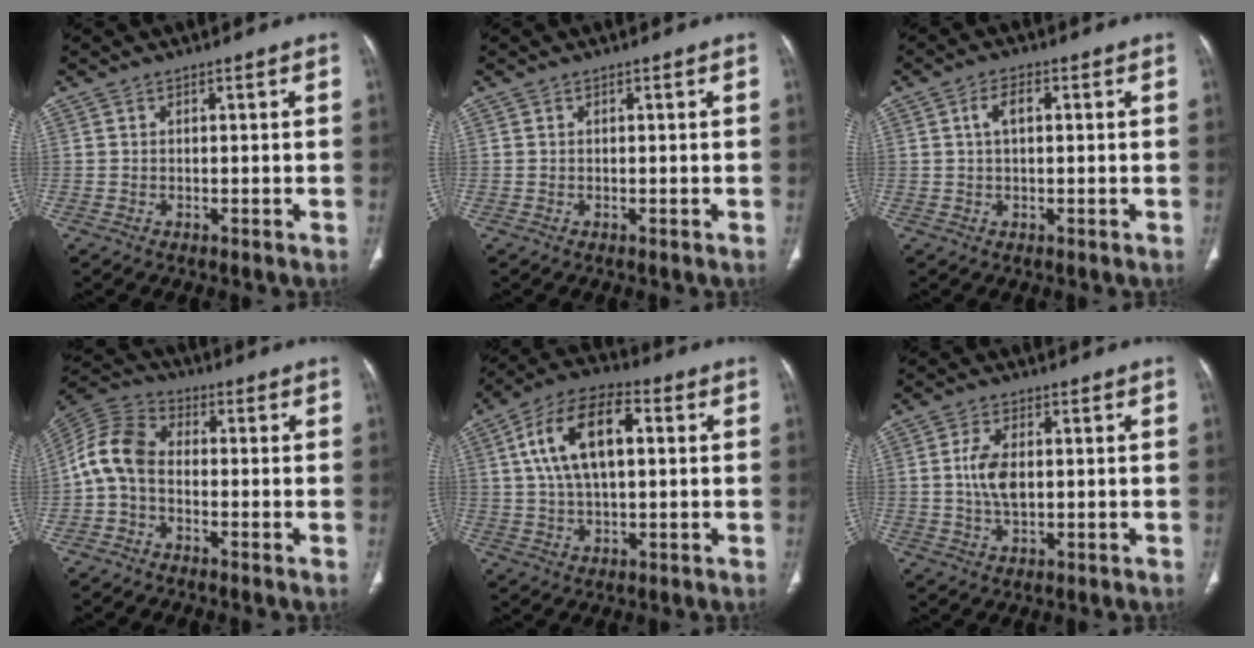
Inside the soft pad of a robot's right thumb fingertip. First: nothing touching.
{"total": 0.0}
{"total": 3.5, "force": [0.7, 1.8, 3.0], "torque": [-0.058, 0.009, 0.013]}
{"total": 8.3, "force": [-1.4, 5.5, 6.1], "torque": [-0.121, 0.026, -0.044]}
{"total": 15.0, "force": [3.3, 7.6, 12.5], "torque": [-0.226, 0.020, 0.055]}
{"total": 6.1, "force": [0.5, 3.3, 5.1], "torque": [-0.103, -0.001, 0.010]}